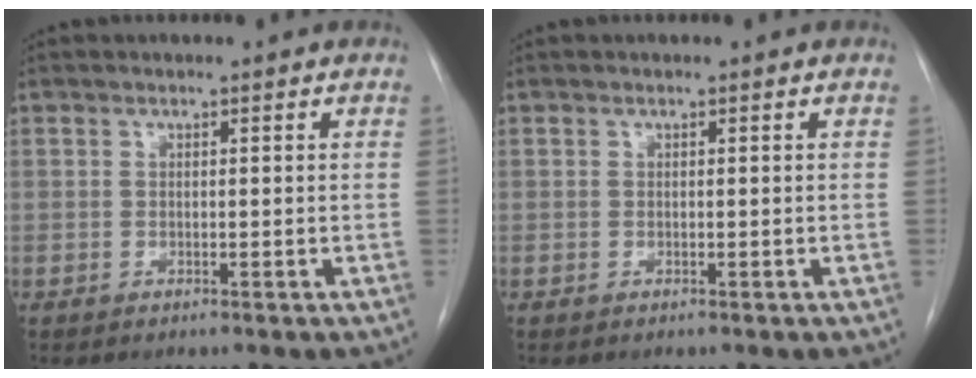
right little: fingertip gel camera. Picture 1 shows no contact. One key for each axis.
{"total": 0.0}